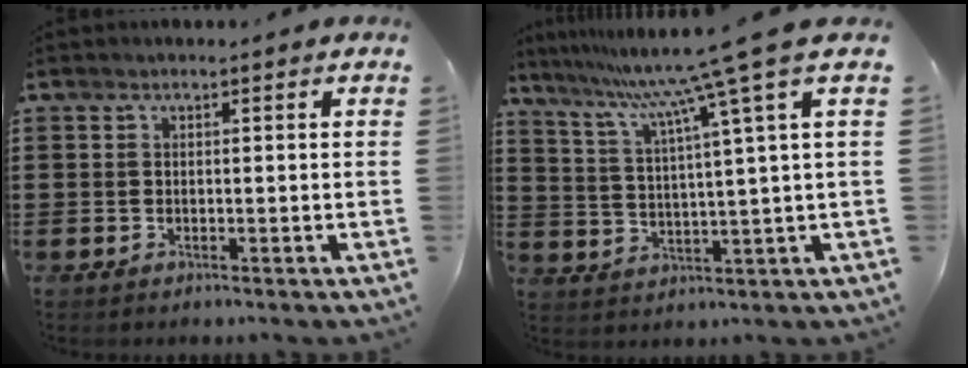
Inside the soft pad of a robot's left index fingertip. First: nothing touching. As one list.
[{"total": 9.4, "force": [6.3, -2.5, 6.5], "torque": [-0.151, -0.045, 0.092]}]